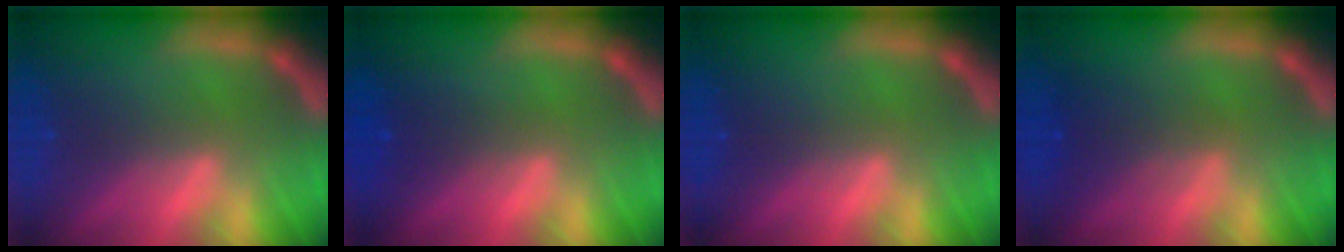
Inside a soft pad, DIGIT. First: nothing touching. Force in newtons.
{"total": 1.5}
{"total": 0.0}
{"total": 2.9}